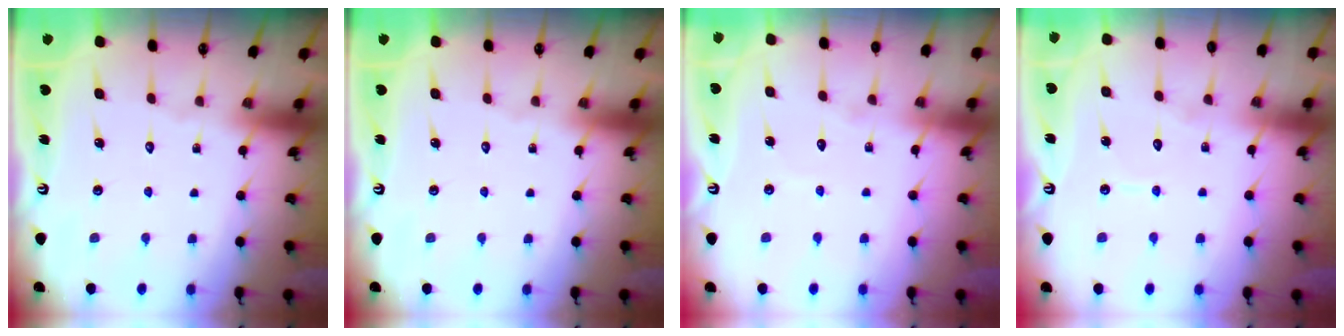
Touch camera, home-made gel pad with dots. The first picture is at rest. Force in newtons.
{"total": 0.0}
{"total": 2.6, "press": 2.6, "slide": 0.2}
{"total": 3.7, "press": 3.7, "slide": 0.3}